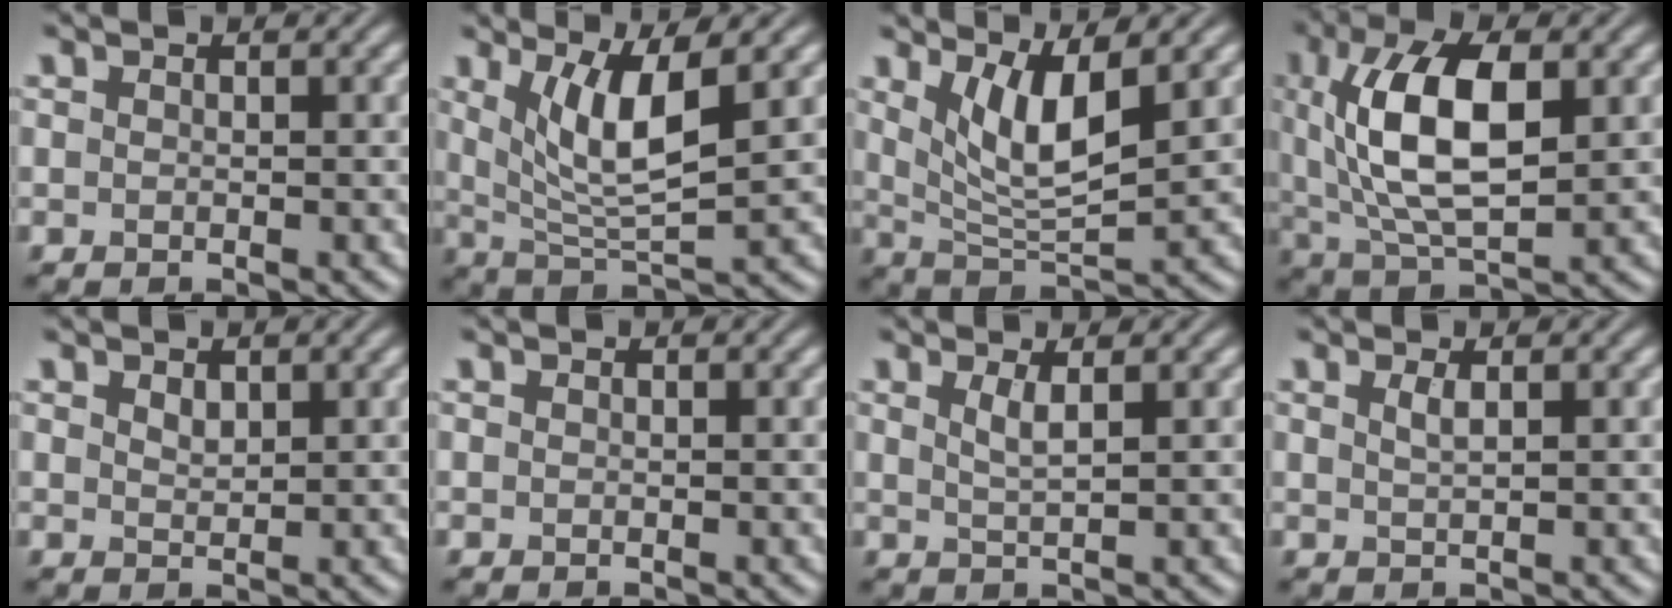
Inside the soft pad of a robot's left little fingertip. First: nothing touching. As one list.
[{"total": 5.7, "force": [2.0, 1.5, 5.1], "torque": [-0.096, -0.011, 0.044]}, {"total": 5.4, "force": [2.2, 1.6, 4.6], "torque": [-0.091, -0.013, 0.049]}, {"total": 9.8, "force": [1.9, 4.4, 8.6], "torque": [-0.166, 0.008, 0.031]}, {"total": 1.2, "force": [0.8, 0.6, 0.7], "torque": [-0.014, -0.001, 0.017]}, {"total": 0.0}, {"total": 1.8, "force": [0.8, 0.4, 1.5], "torque": [-0.028, -0.002, 0.013]}, {"total": 1.2, "force": [0.5, 0.3, 1.0], "torque": [-0.017, 0.002, 0.009]}]